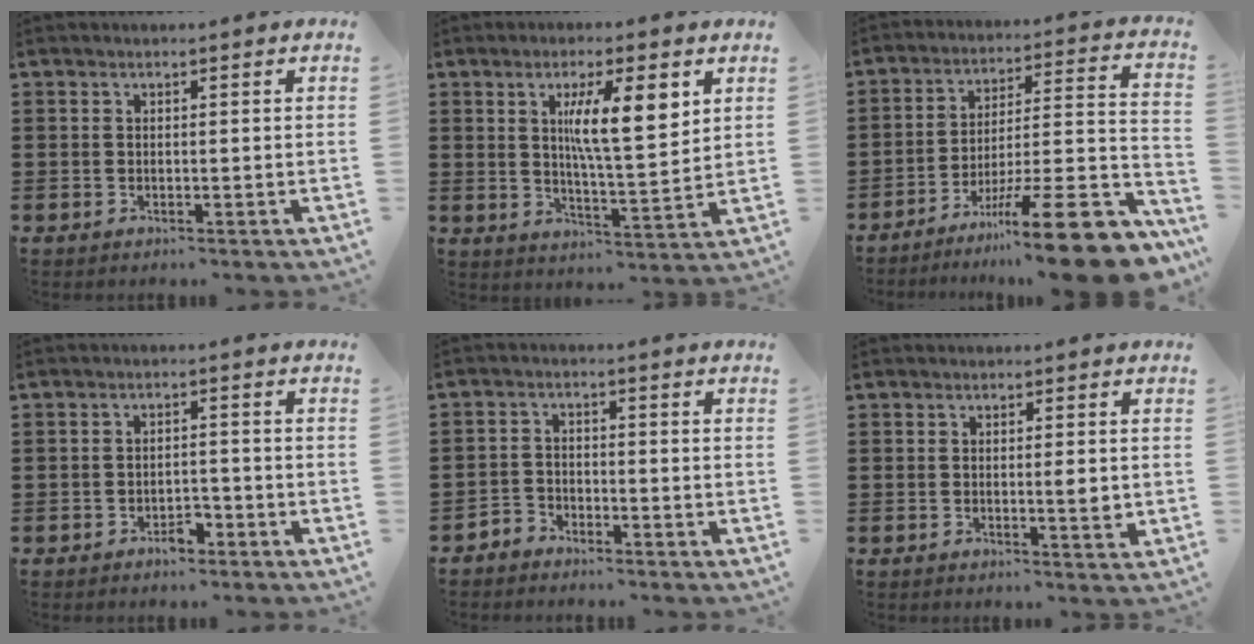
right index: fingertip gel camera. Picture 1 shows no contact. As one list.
[{"total": 9.3, "force": [3.4, 2.3, 8.4], "torque": [-0.145, -0.004, 0.051]}, {"total": 15.2, "force": [-10.5, 1.6, 10.8], "torque": [-0.131, 0.029, -0.181]}, {"total": 2.6, "force": [-2.1, 1.1, 1.1], "torque": [-0.023, 0.002, -0.041]}, {"total": 2.5, "force": [-2.3, 0.9, 0.0], "torque": [-0.007, 0.003, -0.050]}, {"total": 2.3, "force": [0.0, 0.3, 2.3], "torque": [-0.042, -0.004, -0.001]}]